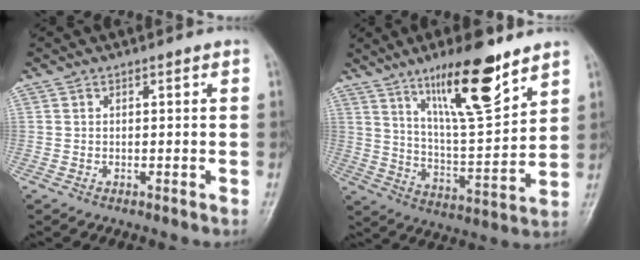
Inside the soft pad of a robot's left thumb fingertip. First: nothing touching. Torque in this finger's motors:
{"motor_torque": [1.48, 0.69, 1.47, -1.30, 0.17]}